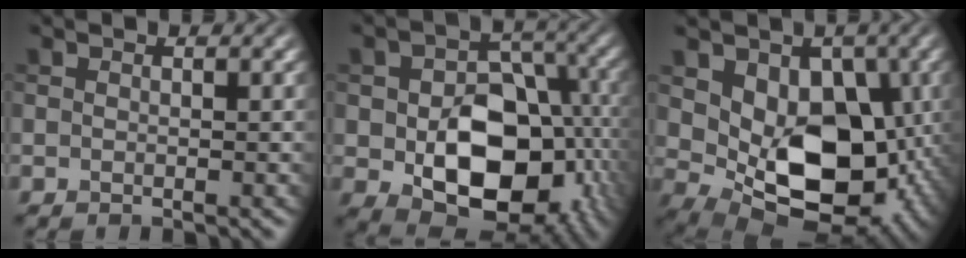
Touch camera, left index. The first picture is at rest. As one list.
[{"total": 11.8, "force": [-2.6, 7.9, 8.4], "torque": [-0.127, -0.018, -0.031]}, {"total": 10.2, "force": [0.4, 7.1, 7.3], "torque": [-0.105, -0.031, 0.016]}]